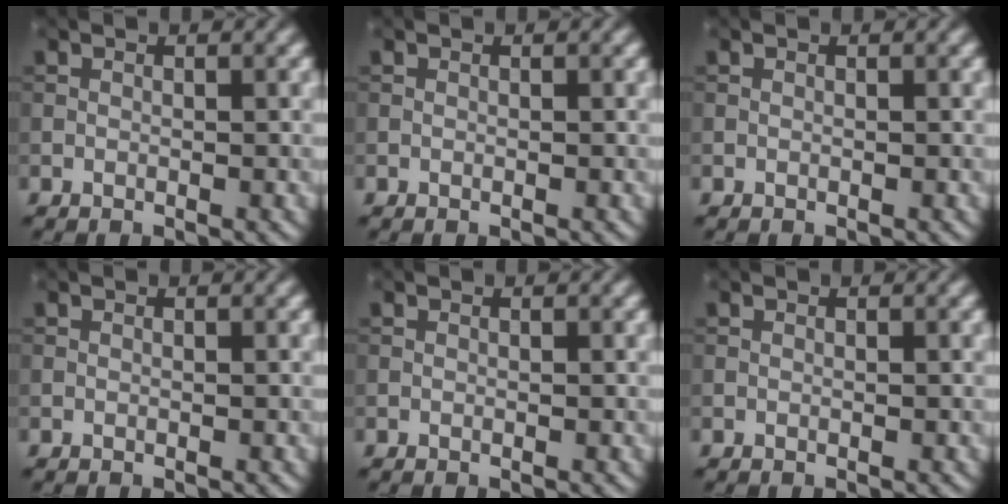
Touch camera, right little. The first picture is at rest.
{"total": 0.0}
{"total": 0.0}
{"total": 0.0}
{"total": 0.0}
{"total": 0.0}